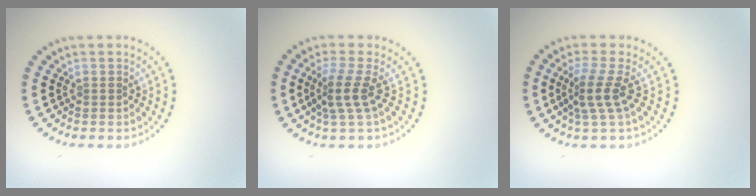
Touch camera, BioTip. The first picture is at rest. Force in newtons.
{"total": 2.6, "press": 1.8, "slide": 1.9}
{"total": 2.9, "press": 2.1, "slide": 2.0}